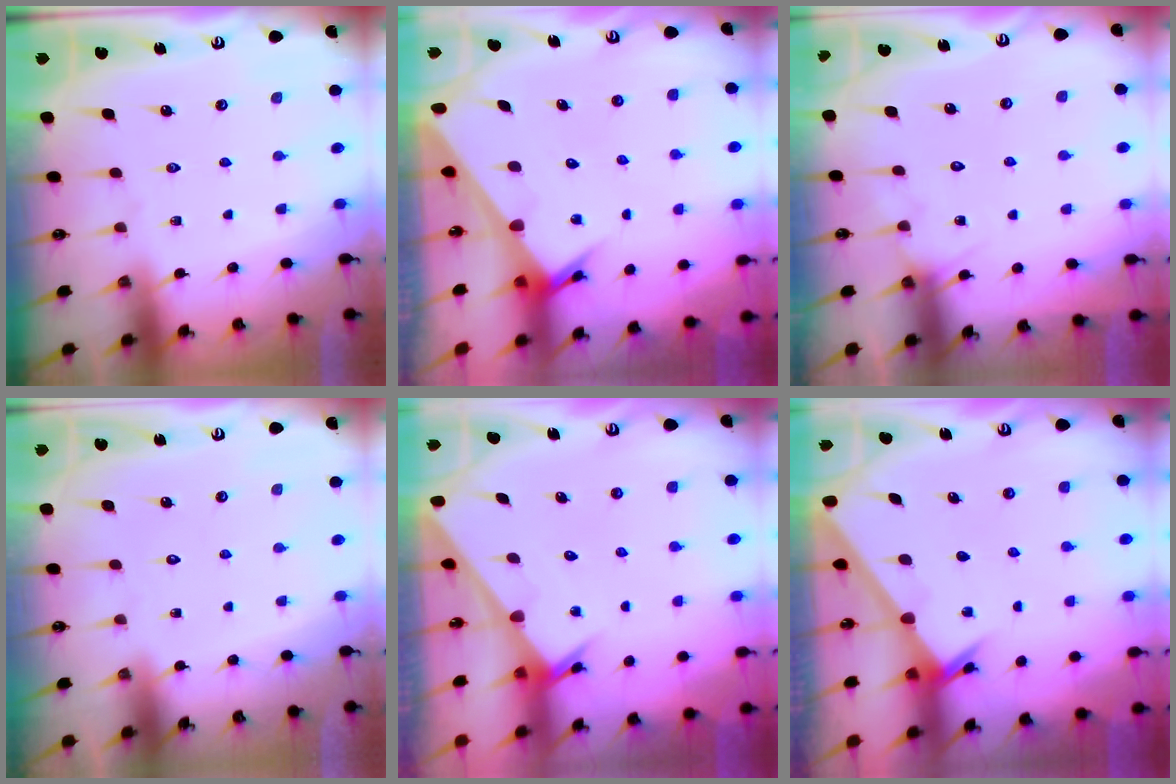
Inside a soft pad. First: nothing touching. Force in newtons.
{"total": 3.7, "press": 3.7, "slide": 0.2}
{"total": 5.7, "press": 5.7, "slide": 0.4}
{"total": 1.8, "press": 1.8, "slide": 0.1}
{"total": 2.1, "press": 2.1, "slide": 0.2}
{"total": 2.4, "press": 2.4, "slide": 0.2}